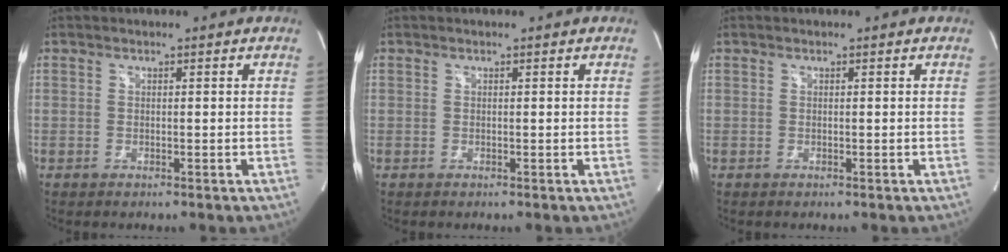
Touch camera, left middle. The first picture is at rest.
{"total": 0.0}
{"total": 0.0}